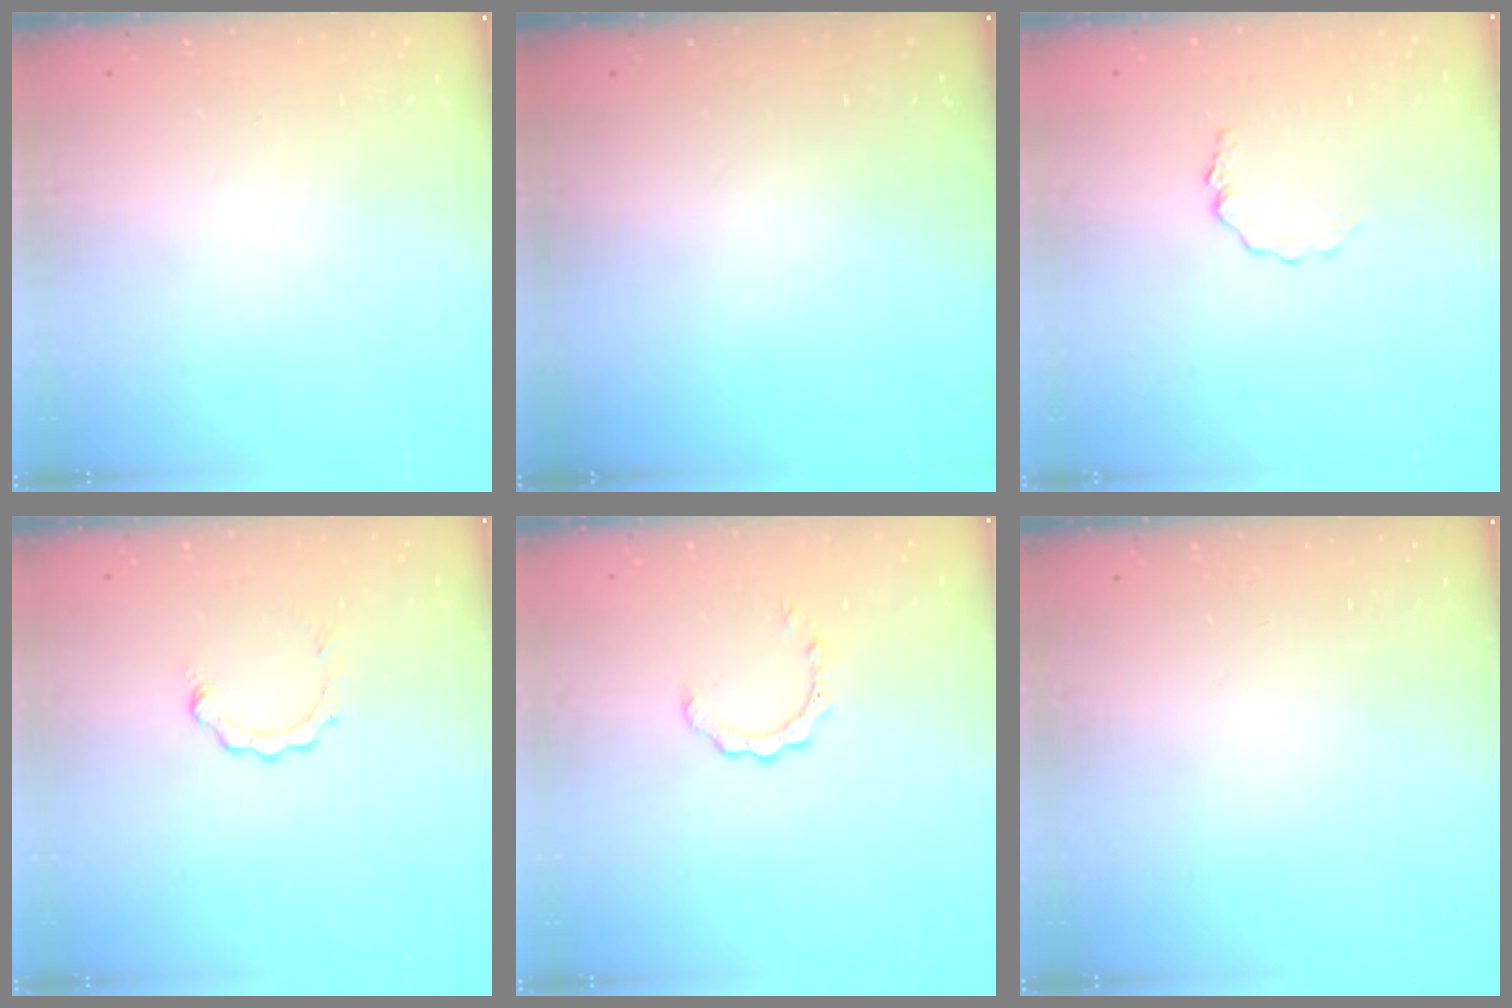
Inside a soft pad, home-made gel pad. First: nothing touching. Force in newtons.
{"total": 0.0}
{"total": 2.9, "press": 2.9, "slide": 0.3}
{"total": 2.4, "press": 2.4, "slide": 0.3}
{"total": 2.4, "press": 2.4, "slide": 0.3}
{"total": 0.0}